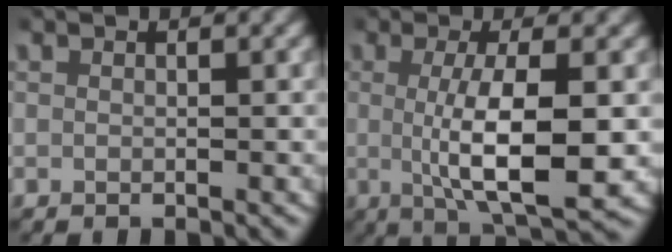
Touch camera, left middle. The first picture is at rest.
{"total": 7.3, "force": [-0.4, 1.9, 7.0], "torque": [-0.114, -0.011, -0.001]}